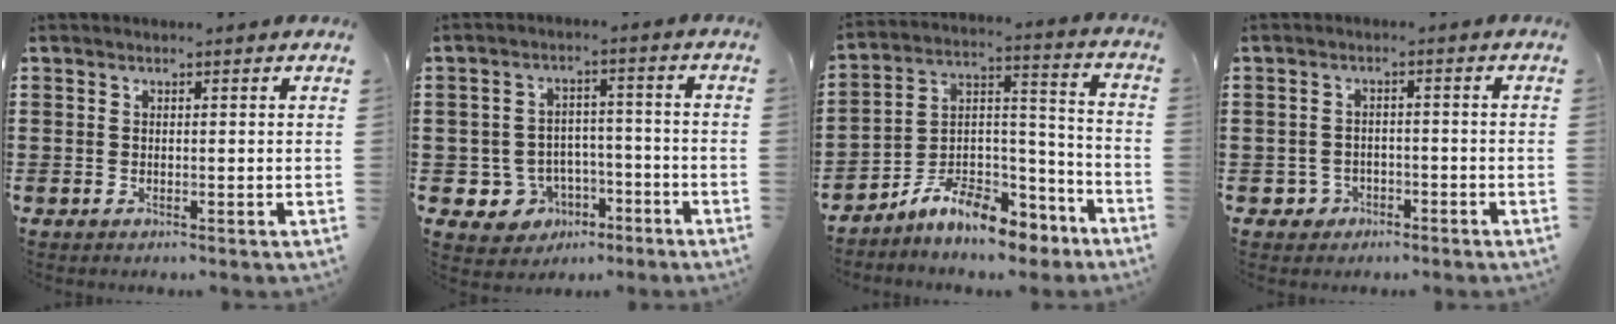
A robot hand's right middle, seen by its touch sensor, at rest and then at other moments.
{"total": 5.1, "force": [-2.7, 4.2, 0.9], "torque": [-0.036, 0.013, -0.051]}
{"total": 9.3, "force": [-8.0, 3.0, 3.6], "torque": [-0.062, 0.023, -0.156]}
{"total": 2.3, "force": [-1.7, 1.4, 0.2], "torque": [-0.012, 0.002, -0.040]}